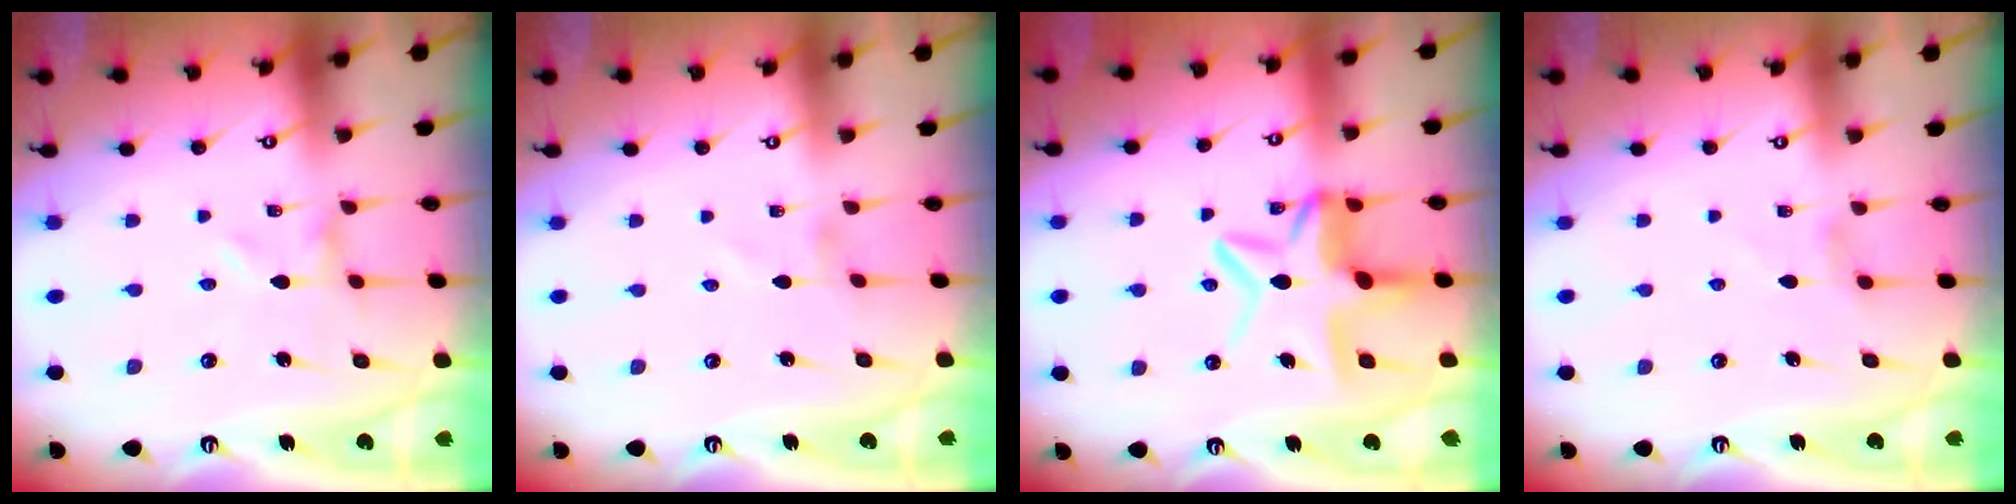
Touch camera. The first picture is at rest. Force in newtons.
{"total": 0.0}
{"total": 11.1, "press": 11.0, "slide": 1.1}
{"total": 1.0, "press": 1.0, "slide": 0.3}